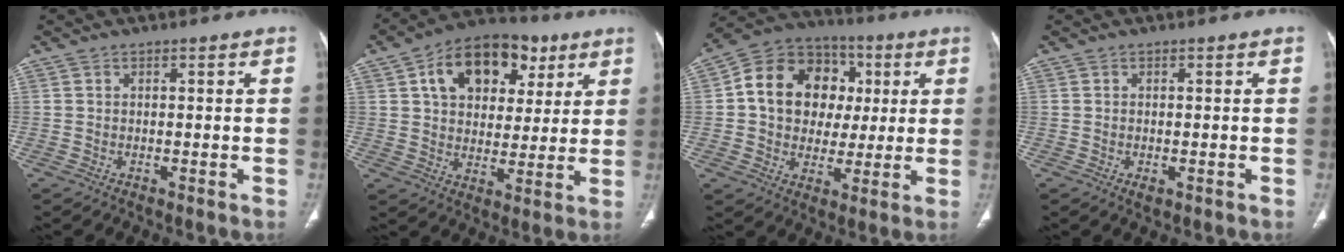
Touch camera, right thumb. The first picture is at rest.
{"total": 17.4, "force": [7.2, 11.9, 10.6], "torque": [-0.121, 0.002, 0.112]}
{"total": 17.5, "force": [2.7, 14.4, 9.5], "torque": [-0.122, 0.023, 0.043]}
{"total": 1.4, "force": [-0.5, 0.7, 1.1], "torque": [-0.016, -0.001, -0.006]}